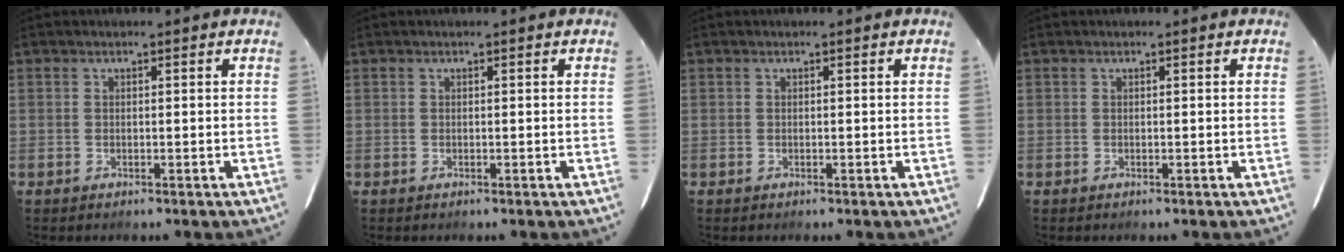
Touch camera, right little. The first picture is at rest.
{"total": 0.0}
{"total": 0.0}
{"total": 0.0}